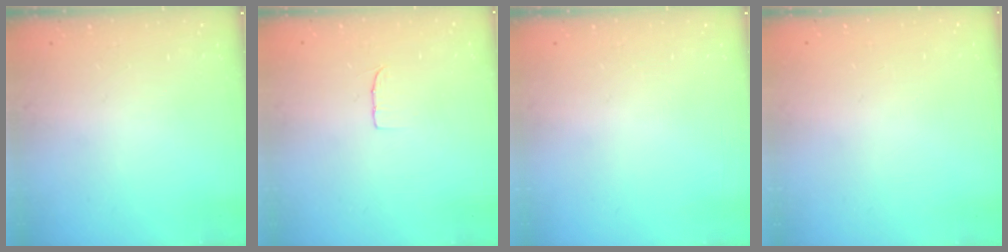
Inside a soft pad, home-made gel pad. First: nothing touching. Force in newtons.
{"total": 4.4, "press": 4.3, "slide": 0.4}
{"total": 0.0}
{"total": 0.0}